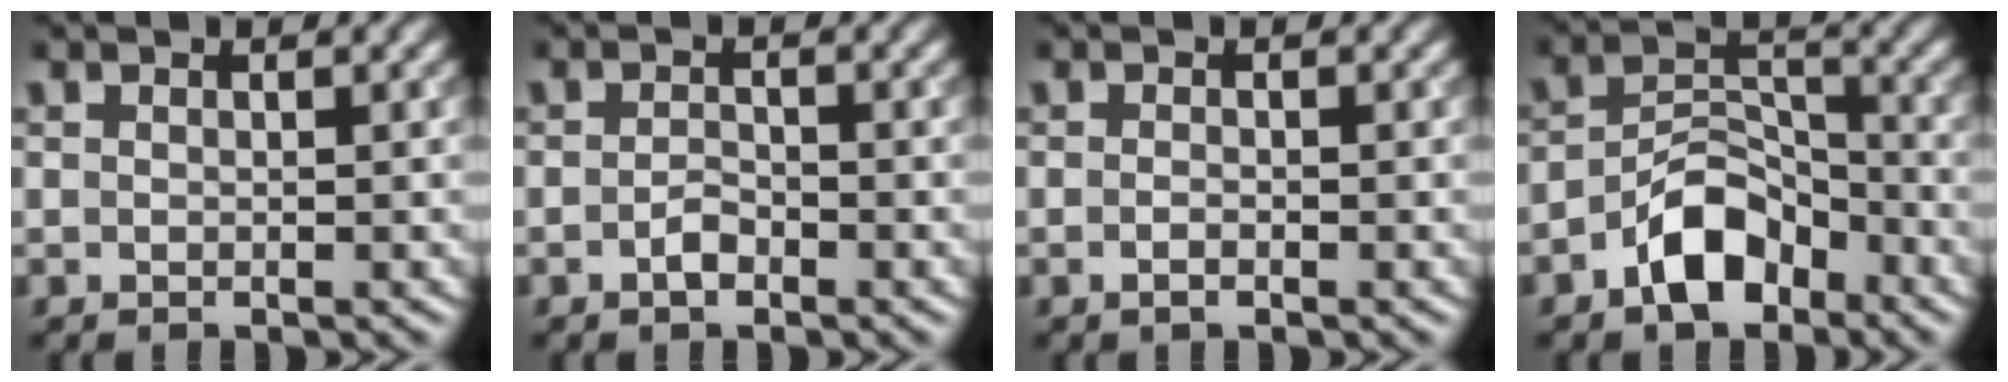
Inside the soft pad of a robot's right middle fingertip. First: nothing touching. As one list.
[{"total": 1.4, "force": [-0.8, 0.6, 0.9], "torque": [-0.019, 0.001, -0.016]}, {"total": 0.8, "force": [-0.4, 0.2, 0.6], "torque": [-0.012, -0.003, -0.007]}, {"total": 5.7, "force": [-3.5, 3.1, 3.2], "torque": [-0.048, 0.010, -0.070]}]